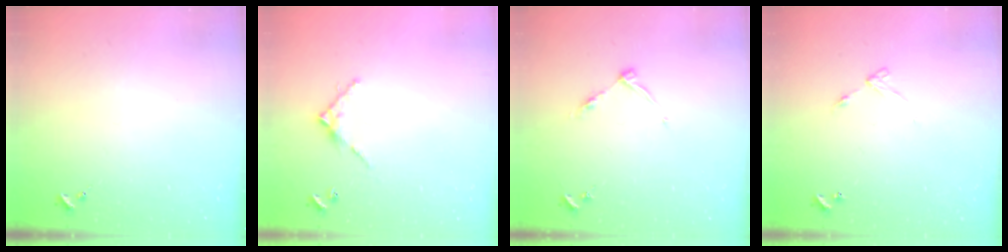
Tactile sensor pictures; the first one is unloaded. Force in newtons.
{"total": 6.3, "press": 6.3, "slide": 0.5}
{"total": 6.0, "press": 6.0, "slide": 0.7}
{"total": 5.9, "press": 5.9, "slide": 0.6}